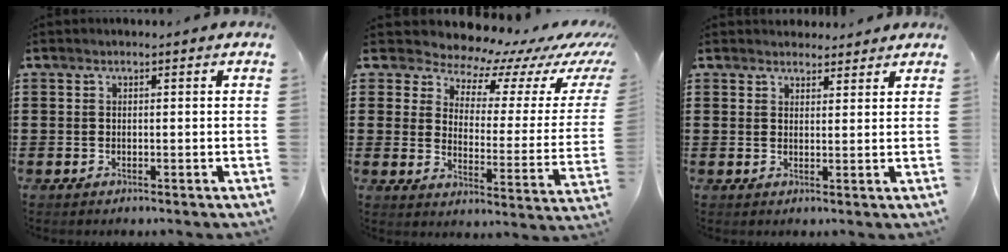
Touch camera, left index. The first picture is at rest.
{"total": 7.2, "force": [6.5, 2.6, 1.3], "torque": [-0.042, -0.060, 0.106]}
{"total": 2.5, "force": [2.4, 0.7, 0.0], "torque": [-0.005, 0.000, 0.048]}